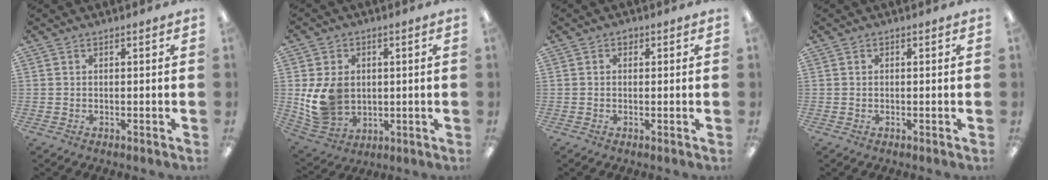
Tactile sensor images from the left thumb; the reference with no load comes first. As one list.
[{"total": 11.5, "force": [0.4, 9.5, 6.4], "torque": [-0.137, 0.006, 0.012]}, {"total": 1.1, "force": [0.1, 0.9, 0.7], "torque": [-0.007, 0.001, -0.001]}, {"total": 0.0}]